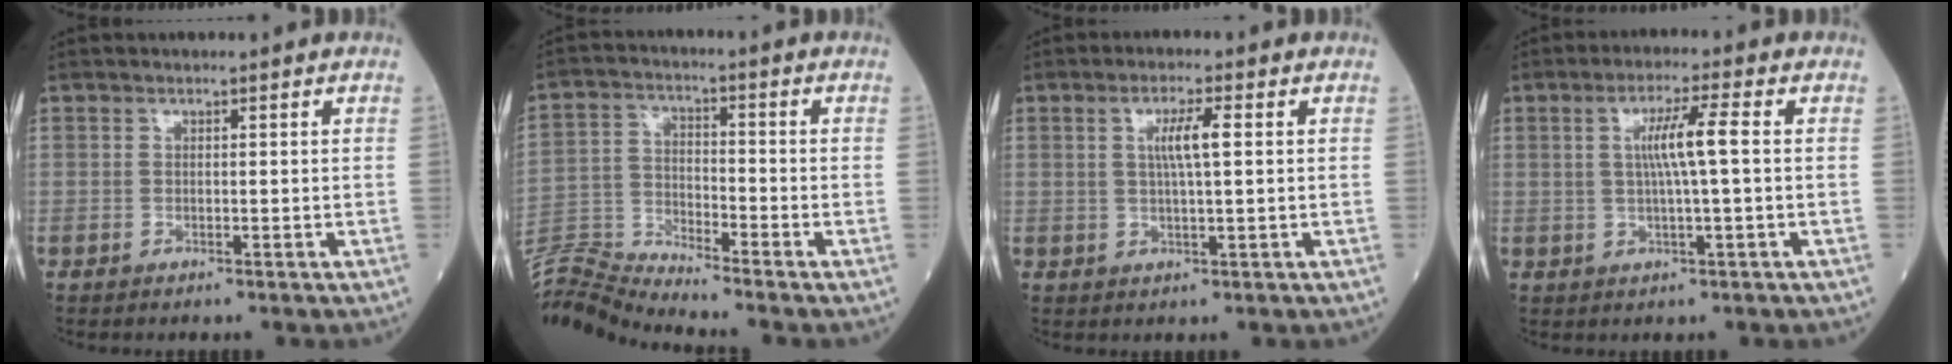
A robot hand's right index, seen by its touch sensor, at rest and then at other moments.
{"total": 9.6, "force": [-9.2, -2.7, 0.2], "torque": [-0.013, 0.013, -0.178]}
{"total": 4.4, "force": [0.9, 0.1, 4.3], "torque": [-0.079, 0.001, 0.016]}
{"total": 5.8, "force": [0.7, -0.4, 5.7], "torque": [-0.106, 0.005, 0.014]}